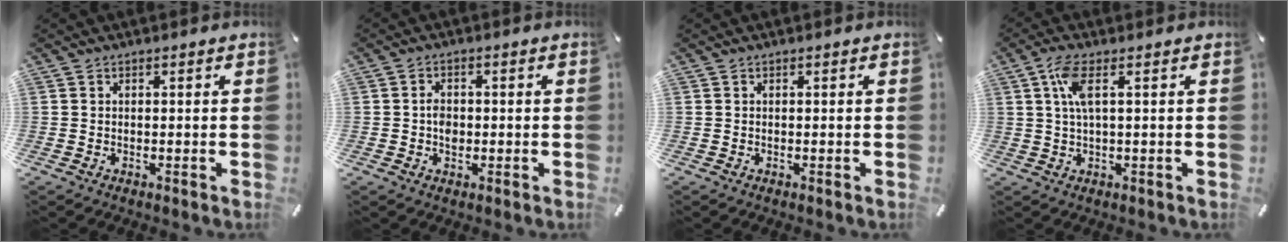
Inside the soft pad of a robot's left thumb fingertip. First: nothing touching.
{"total": 3.1, "force": [-0.4, 2.3, 1.9], "torque": [-0.028, 0.001, -0.009]}
{"total": 0.0}
{"total": 6.0, "force": [1.6, 1.5, 5.5], "torque": [-0.120, -0.001, 0.025]}